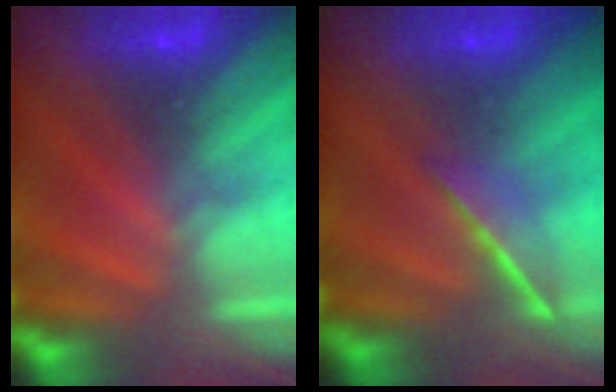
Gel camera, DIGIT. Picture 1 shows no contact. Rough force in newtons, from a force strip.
{"total": 1.5}